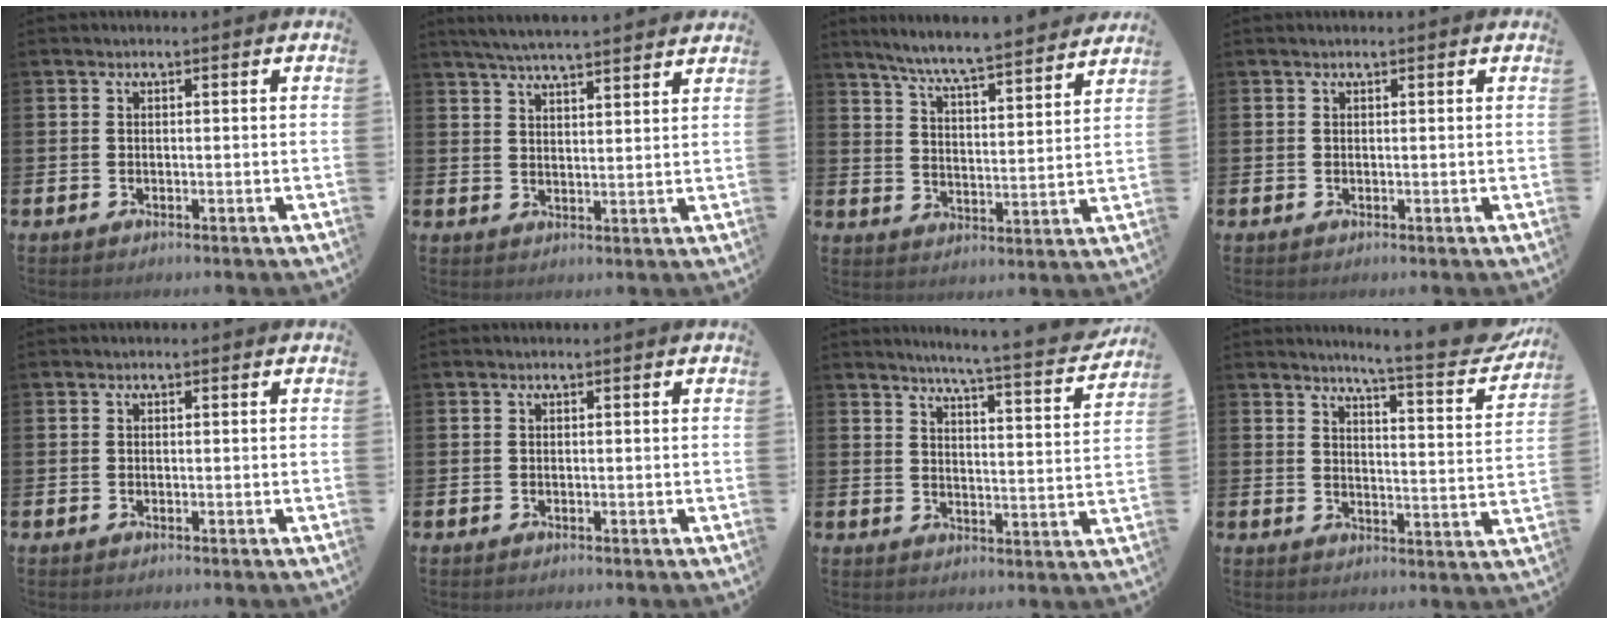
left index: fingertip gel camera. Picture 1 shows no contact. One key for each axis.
{"total": 5.3, "fx": 5.2, "fy": -0.1, "fz": 1.1, "tx": -0.042, "ty": -0.020, "tz": 0.094}
{"total": 7.3, "fx": 6.9, "fy": -0.2, "fz": 2.3, "tx": -0.073, "ty": -0.049, "tz": 0.119}
{"total": 0.6, "fx": 0.5, "fy": 0.0, "fz": 0.3, "tx": -0.006, "ty": 0.001, "tz": 0.008}
{"total": 0.0}
{"total": 0.0}
{"total": 5.7, "fx": 5.4, "fy": -0.6, "fz": 1.7, "tx": -0.039, "ty": -0.047, "tz": 0.086}
{"total": 6.5, "fx": 6.0, "fy": -0.1, "fz": 2.6, "tx": -0.051, "ty": -0.053, "tz": 0.094}